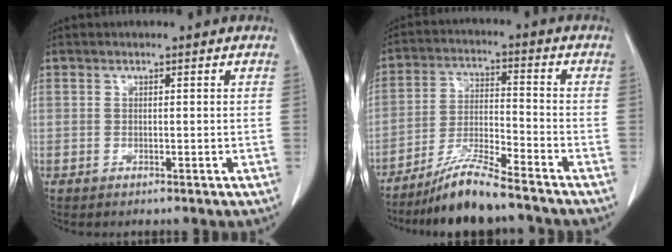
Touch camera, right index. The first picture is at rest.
{"total": 9.2, "force": [-7.7, 0.0, 5.0], "torque": [-0.100, -0.021, -0.144]}